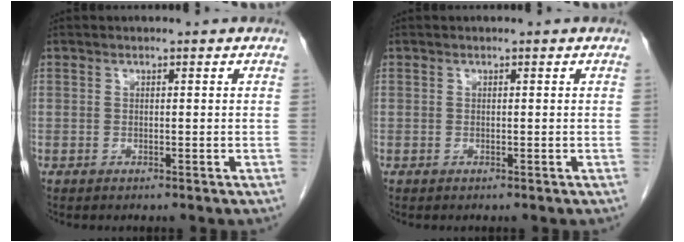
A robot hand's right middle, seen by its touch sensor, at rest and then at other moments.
{"total": 0.0}